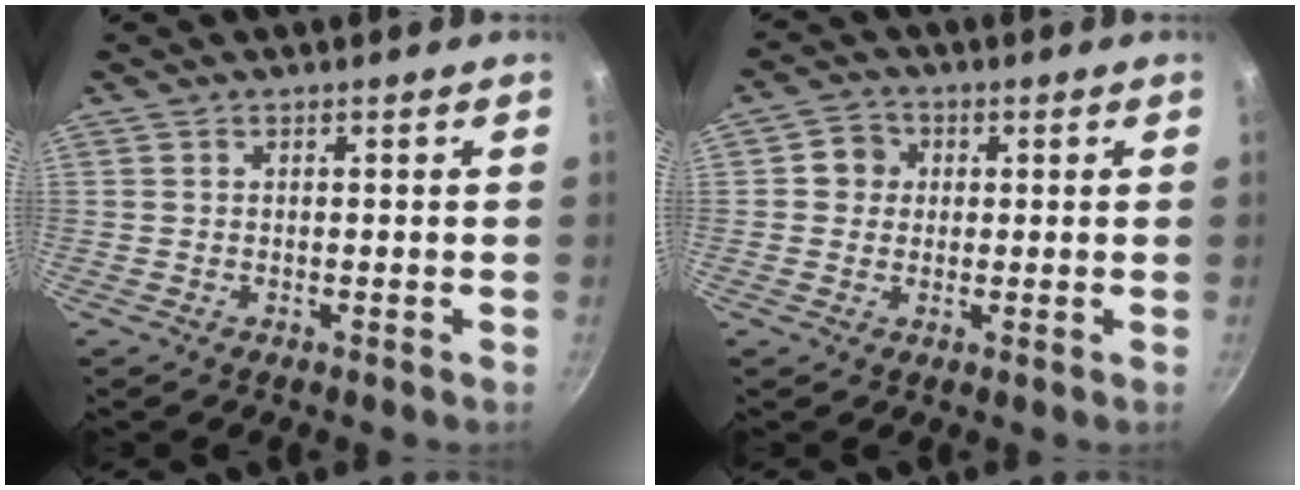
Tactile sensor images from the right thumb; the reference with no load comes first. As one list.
[{"total": 4.5, "force": [0.7, 4.2, 1.4], "torque": [0.006, 0.005, 0.001]}]